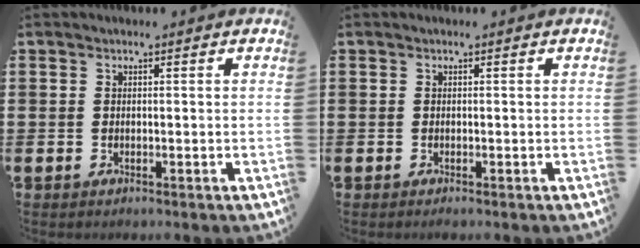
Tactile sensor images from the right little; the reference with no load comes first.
{"total": 0.0}